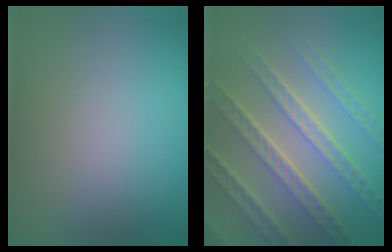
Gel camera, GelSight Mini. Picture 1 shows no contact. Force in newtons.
{"total": 8.3, "press": 5.7, "slide": 5.9}